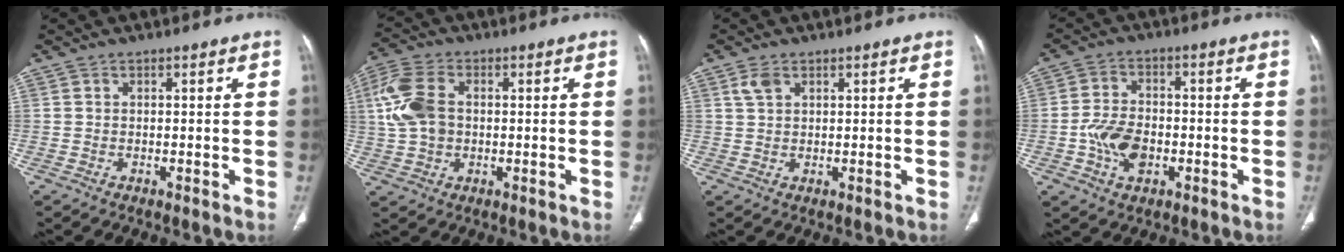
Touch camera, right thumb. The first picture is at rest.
{"total": 10.0, "force": [1.0, 6.9, 7.1], "torque": [-0.158, 0.014, 0.019]}
{"total": 2.5, "force": [1.4, 1.4, 1.6], "torque": [-0.034, 0.003, 0.035]}
{"total": 7.9, "force": [-2.1, 5.2, 5.6], "torque": [-0.094, 0.012, -0.039]}